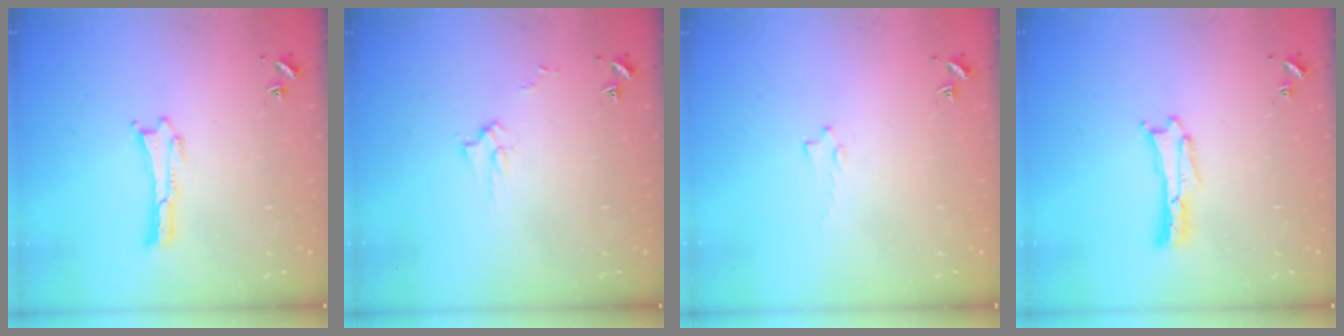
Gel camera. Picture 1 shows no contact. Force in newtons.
{"total": 2.6, "press": 2.6, "slide": 0.3}
{"total": 0.8, "press": 0.7, "slide": 0.2}
{"total": 0.0}